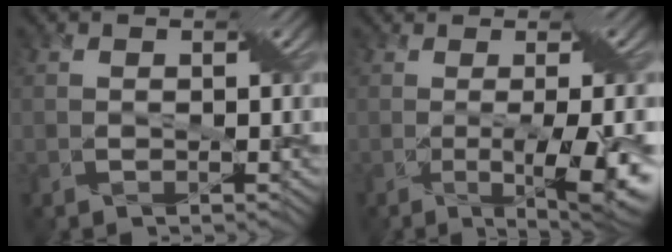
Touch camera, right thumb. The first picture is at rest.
{"total": 8.0, "force": [-2.2, 1.1, 7.6], "torque": [-0.123, -0.014, -0.021]}